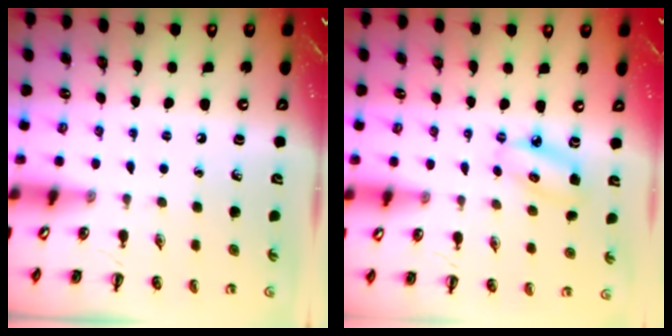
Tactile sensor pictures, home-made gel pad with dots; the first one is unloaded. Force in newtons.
{"total": 6.0, "press": 5.9, "slide": 1.4}